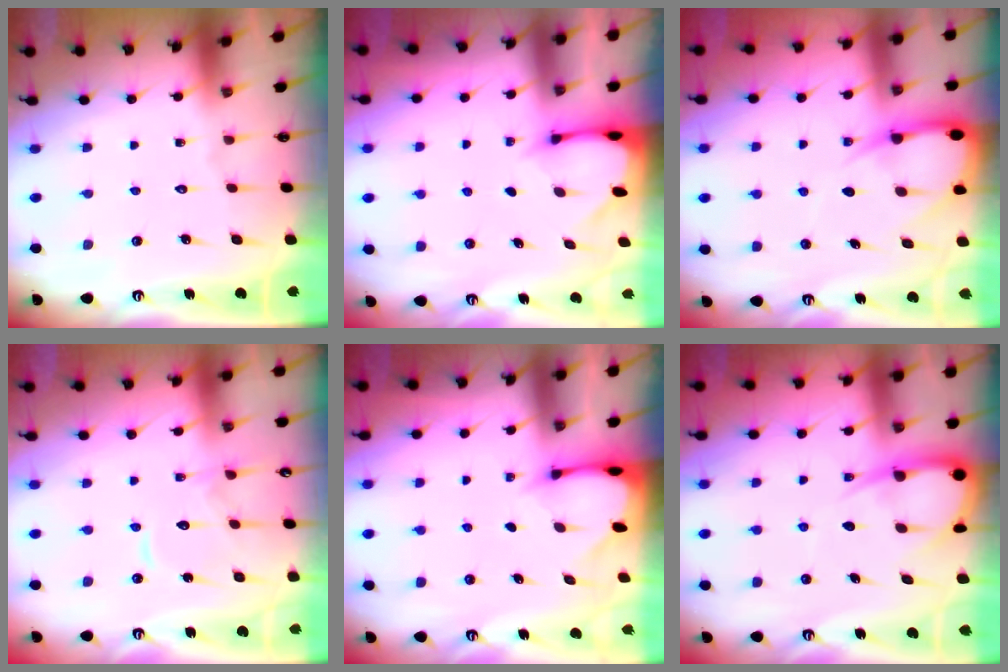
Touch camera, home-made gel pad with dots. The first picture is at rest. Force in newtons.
{"total": 2.0, "press": 2.0, "slide": 0.1}
{"total": 7.6, "press": 7.5, "slide": 0.9}
{"total": 11.2, "press": 11.2, "slide": 0.9}
{"total": 2.4, "press": 2.4, "slide": 0.1}
{"total": 7.9, "press": 7.9, "slide": 0.9}